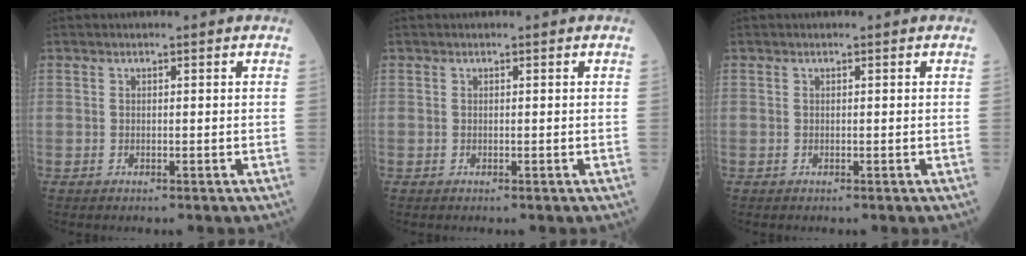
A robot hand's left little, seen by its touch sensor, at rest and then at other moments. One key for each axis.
{"total": 0.0}
{"total": 0.0}